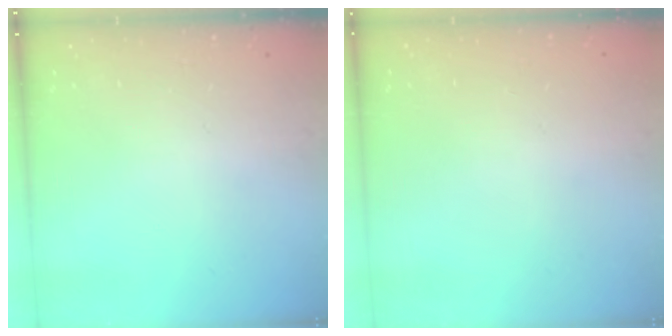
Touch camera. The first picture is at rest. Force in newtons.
{"total": 0.0}